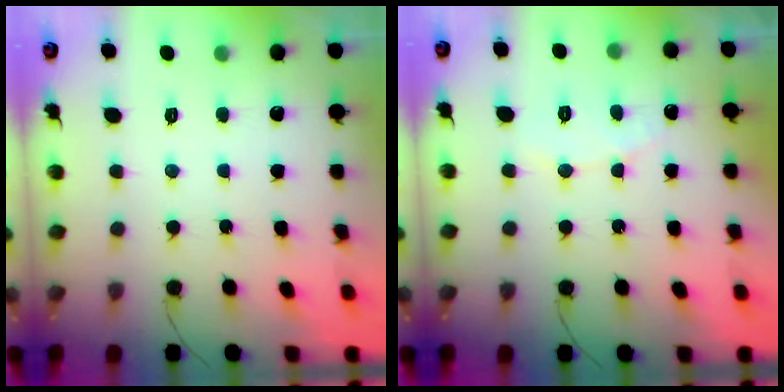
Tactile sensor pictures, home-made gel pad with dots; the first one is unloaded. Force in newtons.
{"total": 4.9, "press": 4.9, "slide": 0.2}